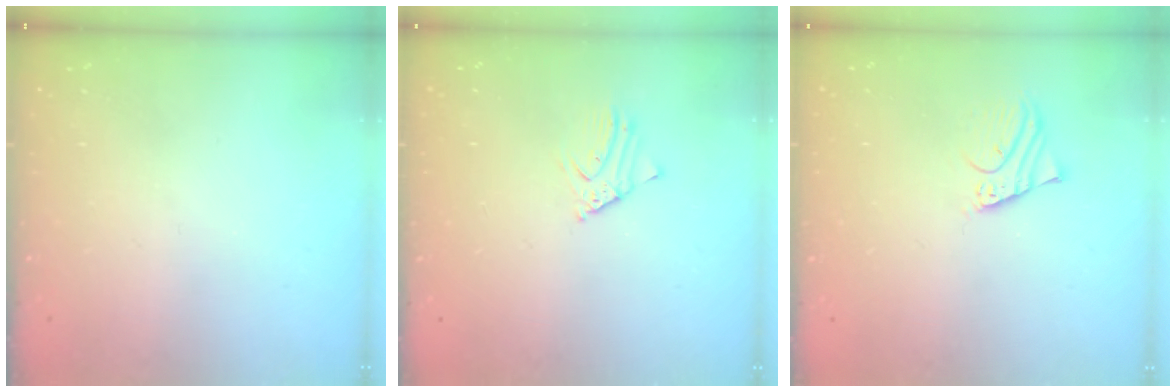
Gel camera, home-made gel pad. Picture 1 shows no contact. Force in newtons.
{"total": 3.4, "press": 3.4, "slide": 0.3}
{"total": 2.8, "press": 2.8, "slide": 0.2}